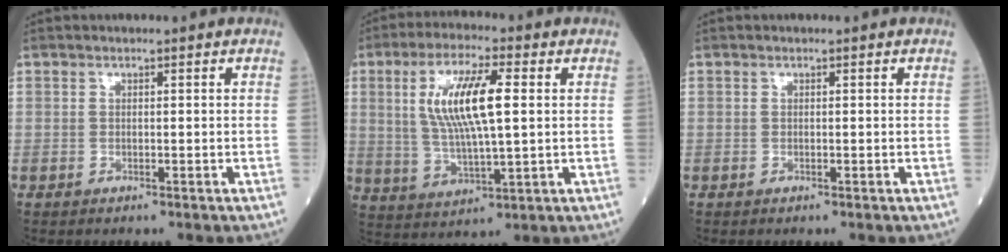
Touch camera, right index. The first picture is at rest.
{"total": 11.8, "force": [2.4, 2.4, 11.3], "torque": [-0.228, 0.005, 0.047]}
{"total": 0.0}